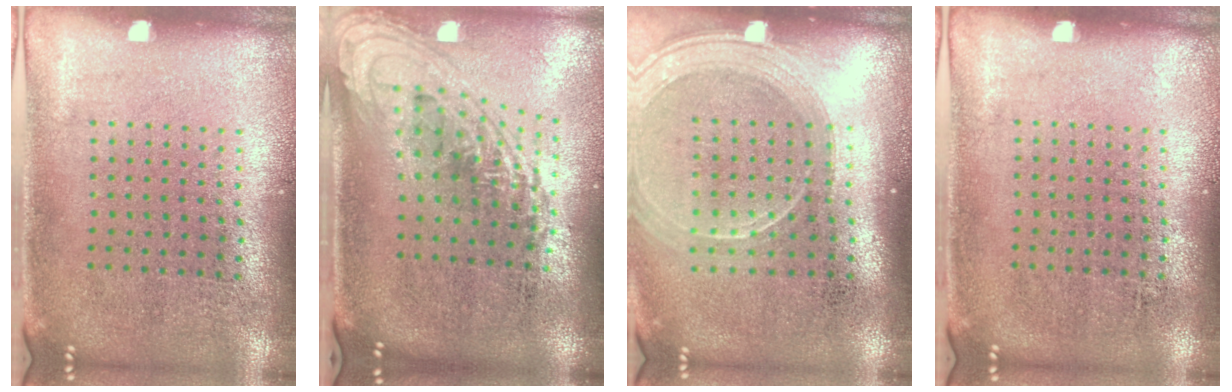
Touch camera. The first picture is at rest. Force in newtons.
{"total": 2.2, "press": 1.6, "slide": 1.4}
{"total": 1.9, "press": 1.8, "slide": 0.8}
{"total": 0.0}